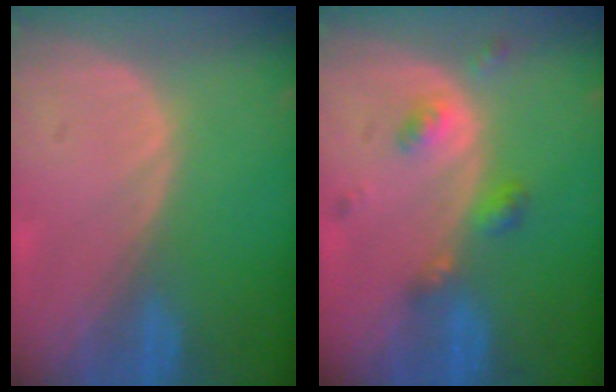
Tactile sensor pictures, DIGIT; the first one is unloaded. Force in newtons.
{"total": 4.6, "press": 4.1, "slide": 2.1}